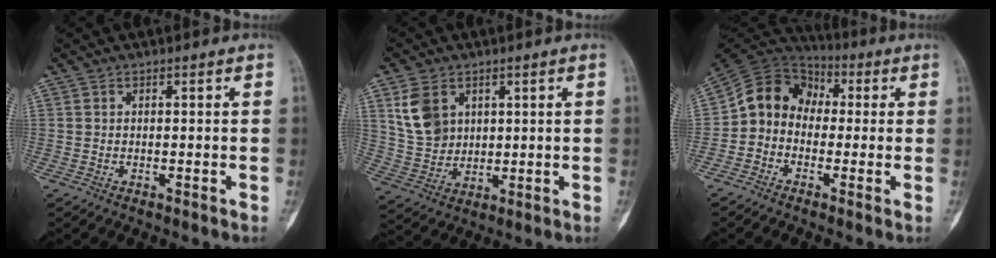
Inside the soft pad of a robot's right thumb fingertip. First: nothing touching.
{"total": 9.1, "force": [3.8, 6.7, 4.8], "torque": [-0.074, -0.012, 0.088]}
{"total": 10.8, "force": [-0.4, 9.2, 5.6], "torque": [-0.076, 0.044, -0.027]}